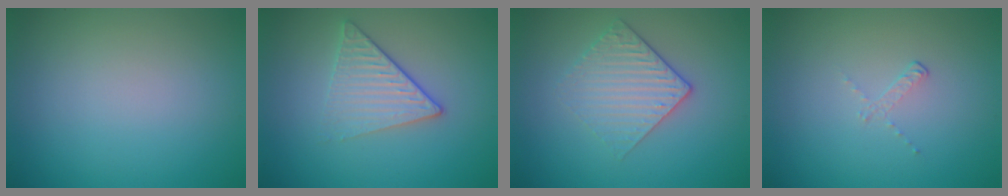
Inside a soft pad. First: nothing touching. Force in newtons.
{"total": 3.3, "press": 2.8, "slide": 1.8}
{"total": 3.0, "press": 2.6, "slide": 1.6}
{"total": 0.8, "press": 0.3, "slide": 0.7}